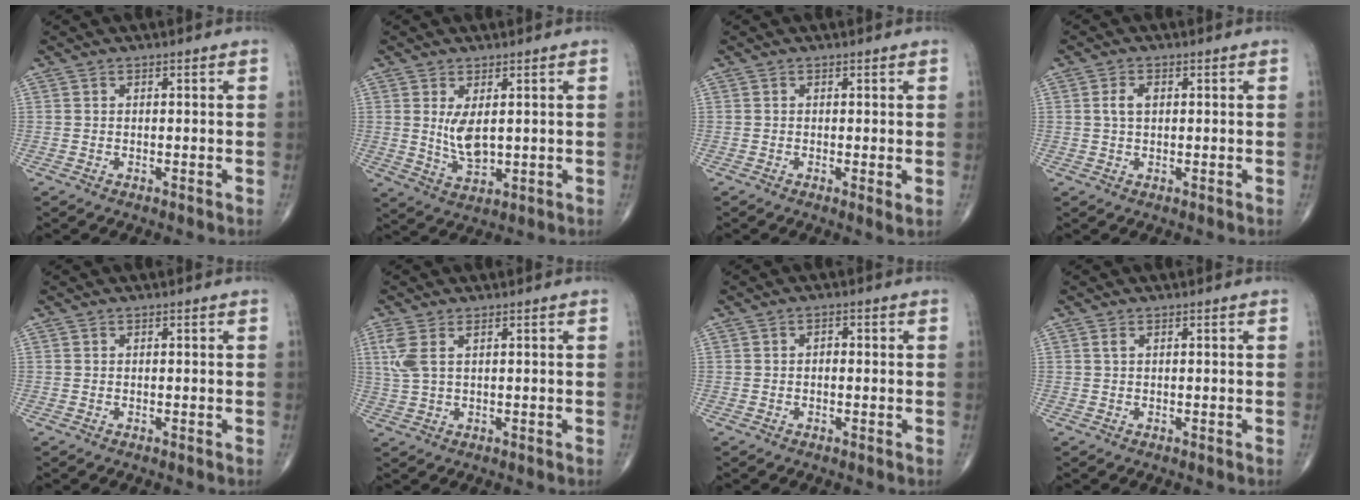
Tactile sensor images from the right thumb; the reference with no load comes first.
{"total": 5.6, "force": [1.1, 2.6, 4.8], "torque": [-0.082, -0.018, 0.030]}
{"total": 1.6, "force": [0.0, 0.3, 1.5], "torque": [-0.028, -0.007, -0.005]}
{"total": 2.8, "force": [0.5, 1.6, 2.2], "torque": [-0.046, 0.006, 0.010]}
{"total": 0.0}
{"total": 4.4, "force": [1.7, 1.7, 3.7], "torque": [-0.104, 0.006, 0.043]}
{"total": 1.3, "force": [0.0, 0.8, 1.0], "torque": [-0.010, 0.004, -0.005]}
{"total": 0.5, "force": [0.2, 0.2, 0.5], "torque": [-0.013, 0.004, 0.005]}